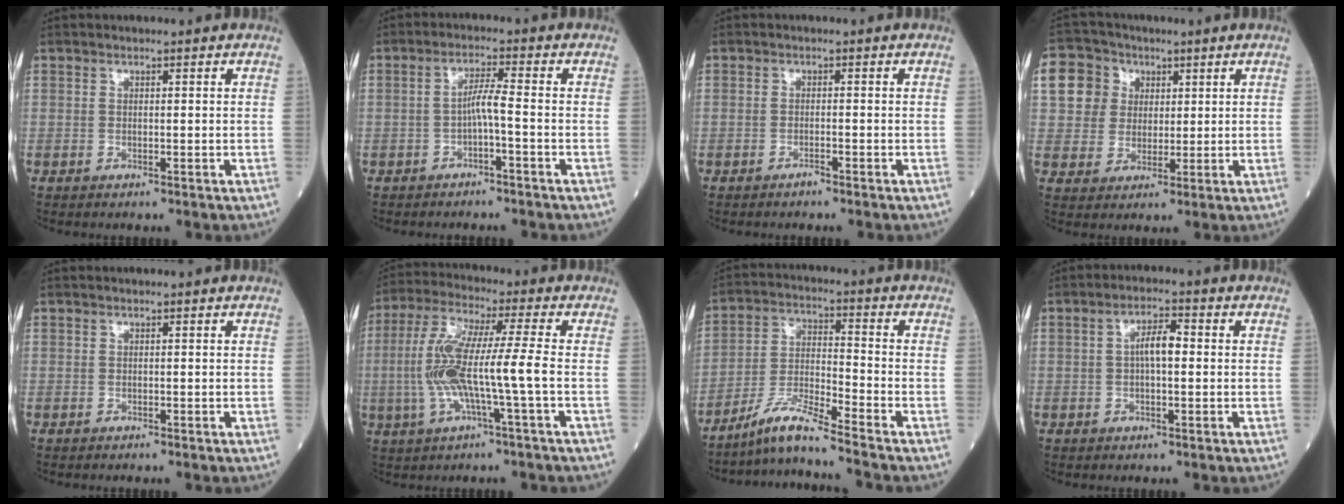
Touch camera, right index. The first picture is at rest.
{"total": 3.1, "force": [-1.1, -0.2, 2.9], "torque": [-0.053, 0.009, -0.021]}
{"total": 0.8, "force": [-0.7, 0.1, 0.3], "torque": [-0.007, 0.001, -0.012]}
{"total": 8.7, "force": [2.8, 8.0, 2.1], "torque": [-0.061, 0.034, 0.052]}
{"total": 0.0}
{"total": 12.0, "force": [-1.9, -0.2, 11.9], "torque": [-0.254, 0.014, -0.043]}
{"total": 7.6, "force": [-6.7, -1.5, 3.4], "torque": [-0.072, -0.017, -0.128]}
{"total": 4.1, "force": [0.3, 1.2, 3.9], "torque": [-0.071, 0.013, 0.002]}